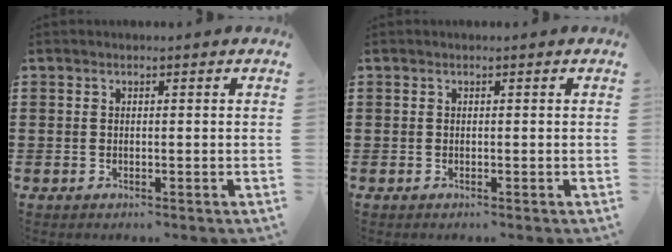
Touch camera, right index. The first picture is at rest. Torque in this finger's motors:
{"motor_torque": [-0.88, 1.25, 0.03, 0.00]}